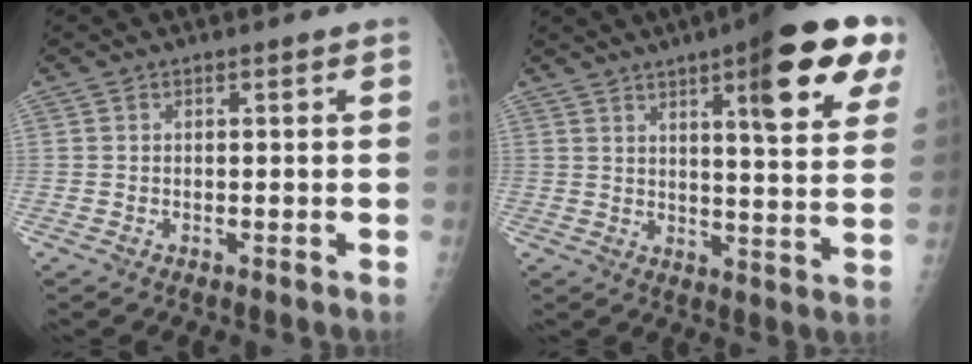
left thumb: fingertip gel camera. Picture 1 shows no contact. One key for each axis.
{"total": 19.2, "fx": 9.4, "fy": 3.9, "fz": 16.3, "tx": -0.194, "ty": -0.031, "tz": 0.126}